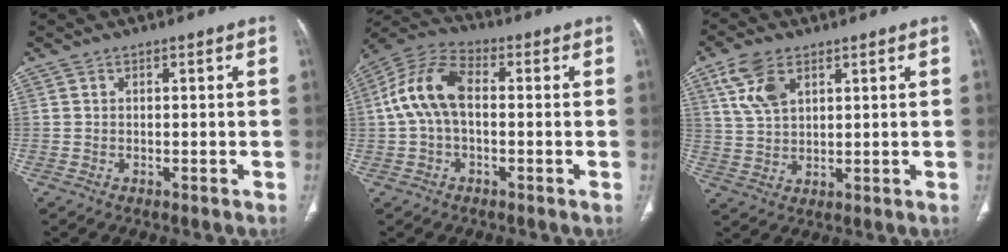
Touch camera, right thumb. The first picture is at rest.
{"total": 11.4, "force": [0.4, 6.7, 9.2], "torque": [-0.186, 0.033, 0.000]}
{"total": 8.3, "force": [4.0, 4.6, 5.6], "torque": [-0.107, -0.006, 0.086]}